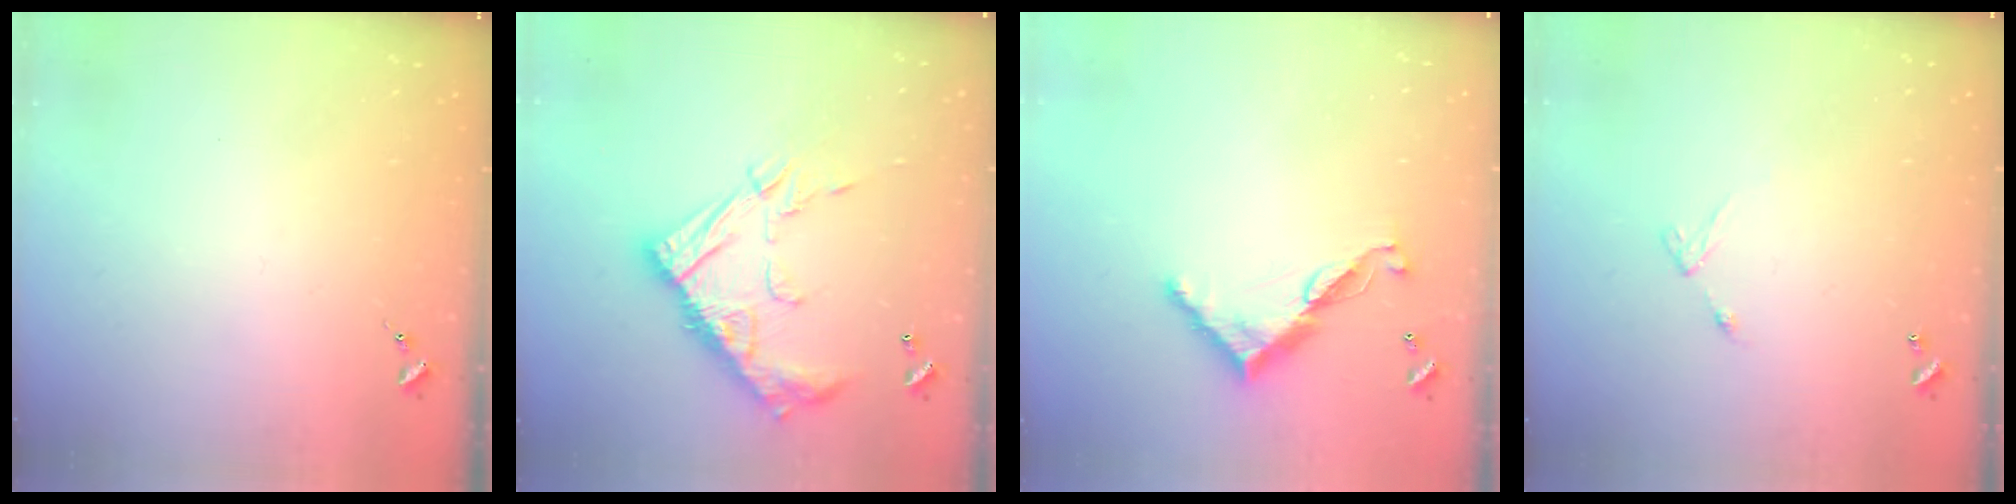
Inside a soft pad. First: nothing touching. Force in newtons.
{"total": 20.4, "press": 20.4, "slide": 1.5}
{"total": 10.6, "press": 10.6, "slide": 0.4}
{"total": 5.4, "press": 5.4, "slide": 0.4}